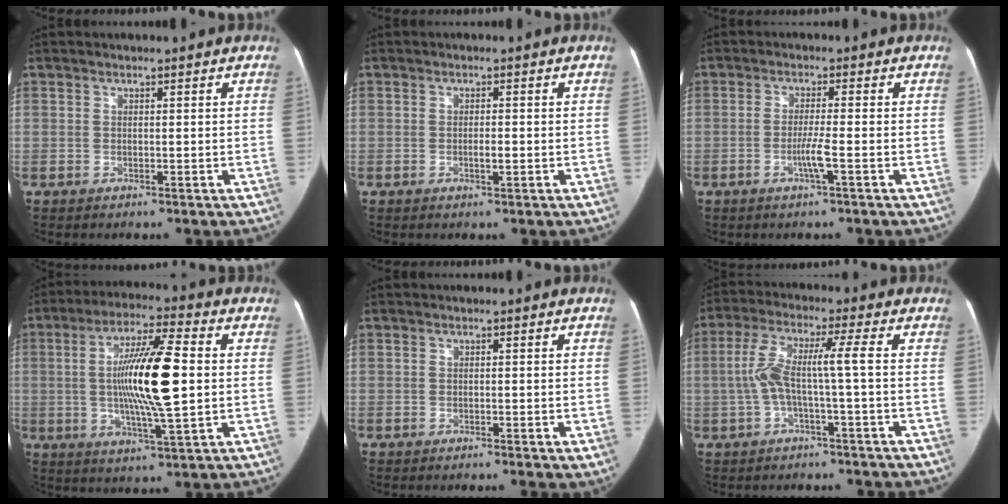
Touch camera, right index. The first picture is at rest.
{"total": 1.5, "force": [-0.4, 0.3, 1.4], "torque": [-0.026, 0.001, -0.007]}
{"total": 3.1, "force": [-1.3, -0.6, 2.8], "torque": [-0.051, -0.007, -0.029]}
{"total": 14.6, "force": [0.5, 1.7, 14.5], "torque": [-0.263, 0.004, 0.005]}
{"total": 1.3, "force": [-0.6, 0.1, 1.2], "torque": [-0.018, -0.002, -0.009]}
{"total": 7.4, "force": [-0.9, -0.3, 7.3], "torque": [-0.152, 0.028, -0.017]}